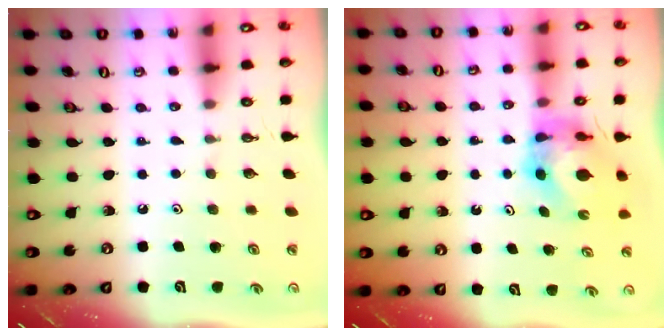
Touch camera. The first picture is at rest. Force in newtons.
{"total": 6.4, "press": 6.4, "slide": 0.6}